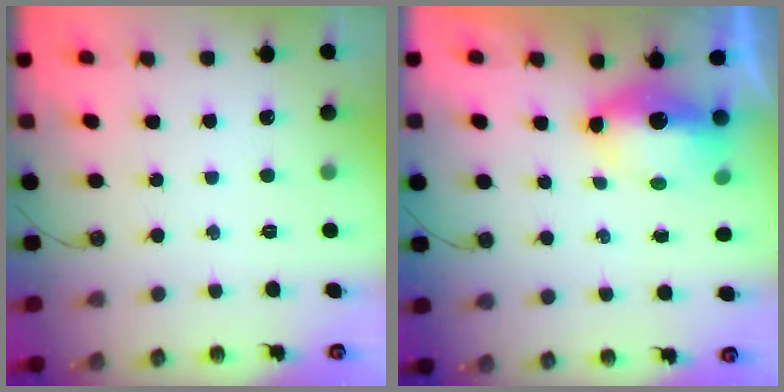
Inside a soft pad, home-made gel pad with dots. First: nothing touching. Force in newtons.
{"total": 7.8, "press": 7.7, "slide": 1.4}